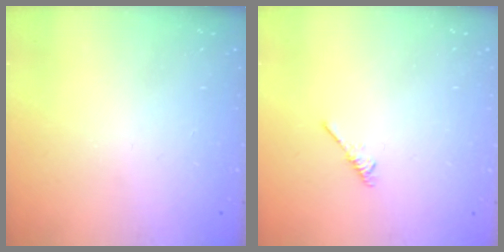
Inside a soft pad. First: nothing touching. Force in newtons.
{"total": 1.9, "press": 1.8, "slide": 0.5}